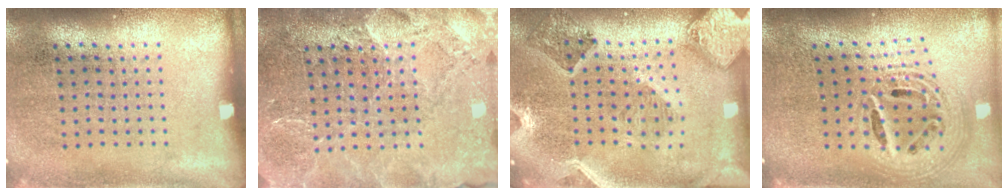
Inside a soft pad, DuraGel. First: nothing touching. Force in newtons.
{"total": 3.6, "press": 3.4, "slide": 1.1}
{"total": 2.2, "press": 2.0, "slide": 0.9}
{"total": 2.4, "press": 1.8, "slide": 1.6}